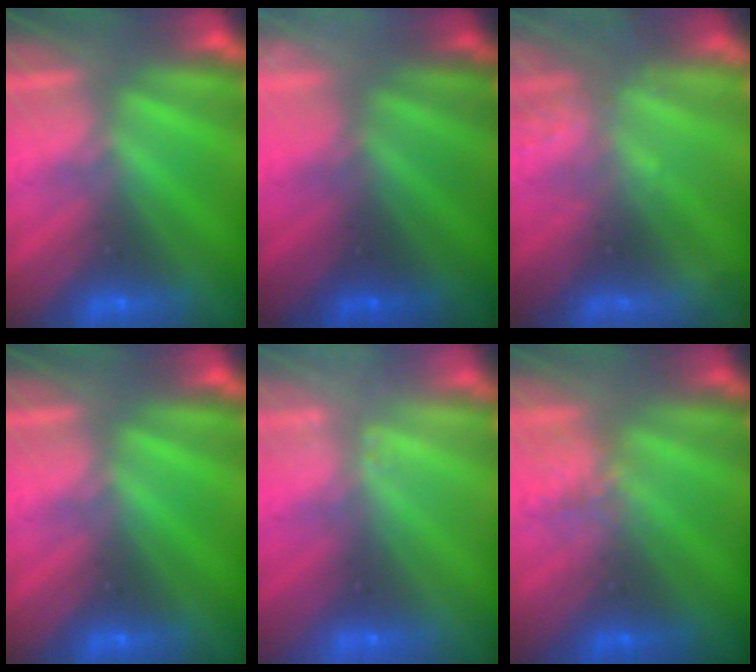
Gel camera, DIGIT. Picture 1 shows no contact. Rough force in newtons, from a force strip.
{"total": 2.1}
{"total": 2.3}
{"total": 0.0}
{"total": 2.4}
{"total": 2.5}